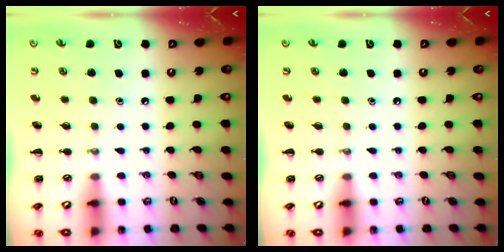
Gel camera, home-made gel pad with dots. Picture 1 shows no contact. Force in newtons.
{"total": 0.0}